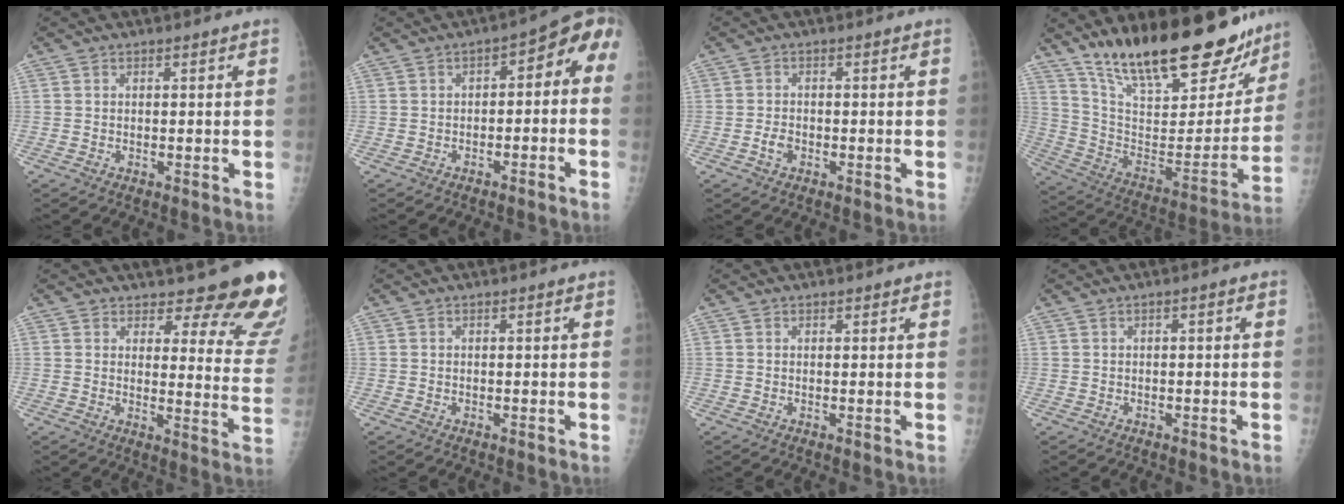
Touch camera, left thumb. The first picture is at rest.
{"total": 7.2, "force": [-2.3, 4.1, 5.5], "torque": [-0.042, 0.053, -0.039]}
{"total": 2.1, "force": [-0.8, 1.5, 1.3], "torque": [-0.020, 0.004, -0.017]}
{"total": 29.8, "force": [22.0, 9.8, 17.6], "torque": [-0.244, -0.086, 0.351]}
{"total": 15.8, "force": [13.9, 4.9, 5.7], "torque": [-0.015, -0.124, 0.142]}
{"total": 0.0}
{"total": 0.7, "force": [0.6, 0.4, 0.0], "torque": [0.004, -0.005, 0.005]}
{"total": 0.6, "force": [0.0, 0.2, 0.6], "torque": [-0.007, 0.002, -0.002]}